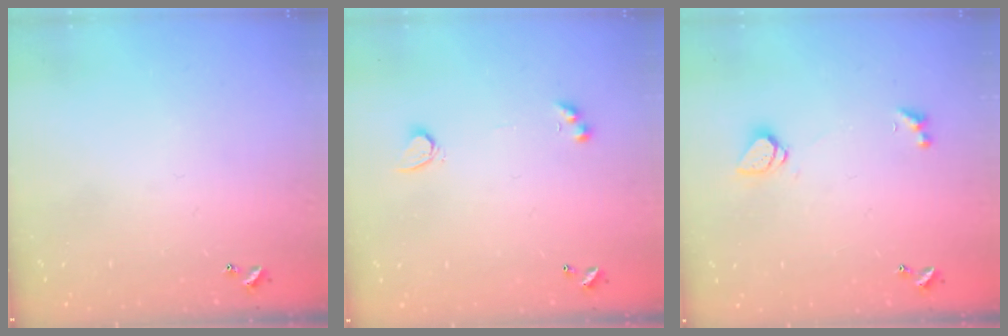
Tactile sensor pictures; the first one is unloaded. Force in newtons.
{"total": 3.3, "press": 2.8, "slide": 1.7}
{"total": 1.6, "press": 1.6, "slide": 0.5}